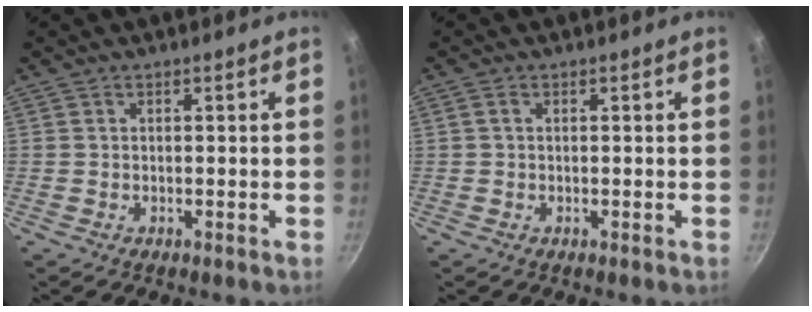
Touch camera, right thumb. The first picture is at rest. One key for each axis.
{"total": 0.9, "fx": 0.2, "fy": 0.6, "fz": 0.7, "tx": -0.013, "ty": 0.004, "tz": 0.003}